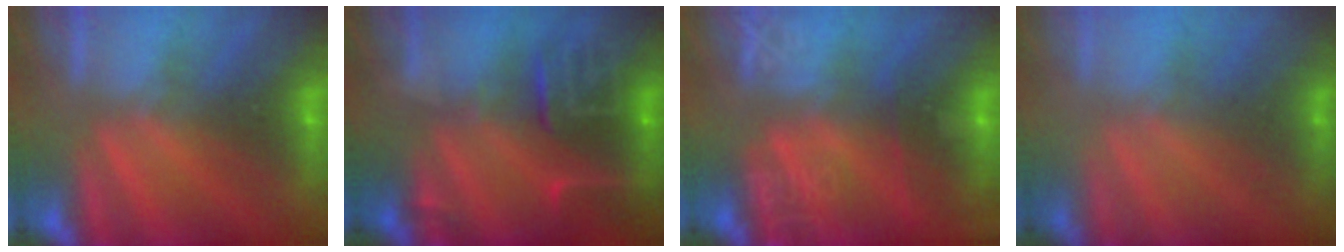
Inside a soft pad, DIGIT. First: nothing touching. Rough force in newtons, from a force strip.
{"total": 7.4}
{"total": 7.5}
{"total": 1.7}